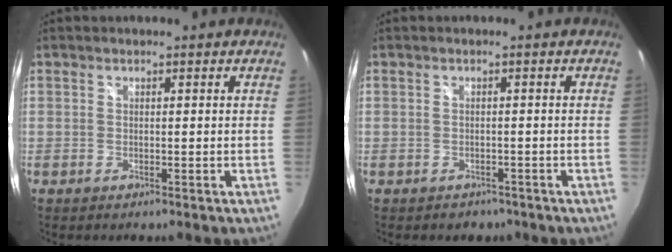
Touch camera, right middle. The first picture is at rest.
{"total": 2.8, "force": [-1.9, 2.0, 0.6], "torque": [-0.015, -0.005, -0.024]}